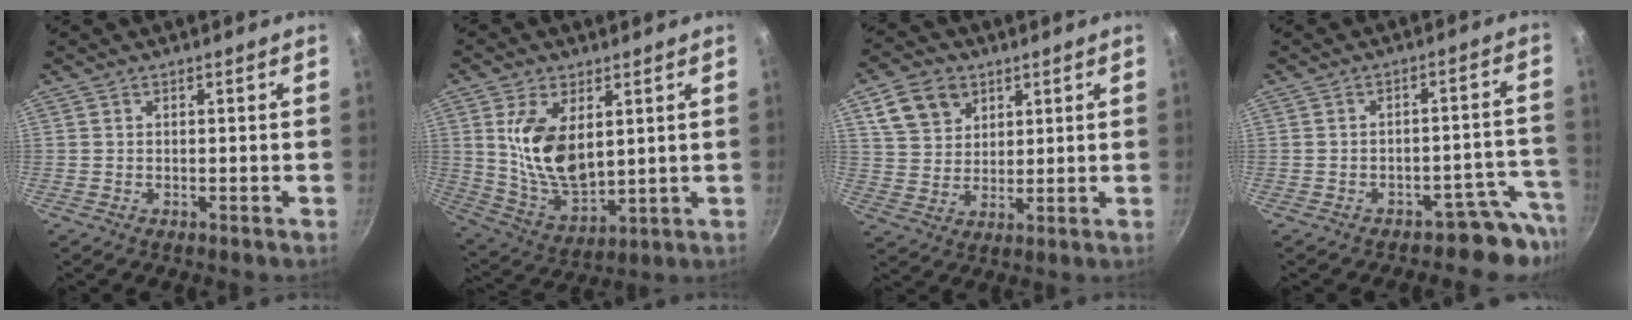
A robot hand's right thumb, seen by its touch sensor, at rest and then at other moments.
{"total": 13.6, "force": [3.4, 7.5, 10.8], "torque": [-0.189, -0.030, 0.078]}
{"total": 9.6, "force": [4.6, 7.2, 4.4], "torque": [-0.061, -0.006, 0.087]}
{"total": 5.9, "force": [-5.0, 2.9, 1.4], "torque": [0.042, 0.066, -0.069]}